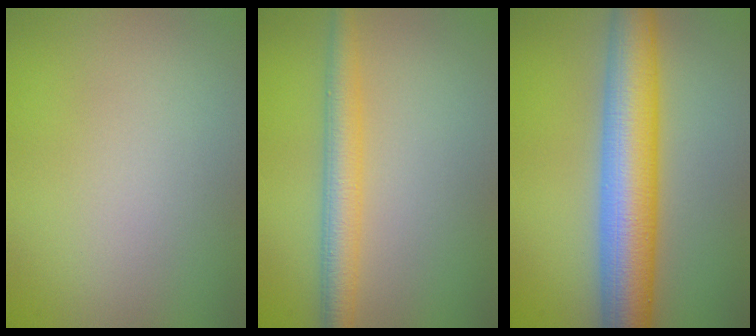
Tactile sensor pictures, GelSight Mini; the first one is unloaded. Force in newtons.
{"total": 3.7, "press": 3.7, "slide": 0.1}
{"total": 8.9, "press": 8.9, "slide": 0.3}